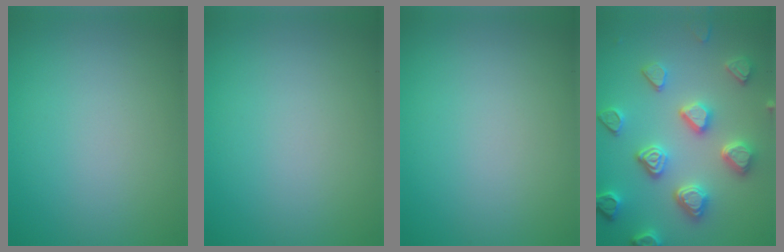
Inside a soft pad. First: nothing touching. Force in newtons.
{"total": 0.0}
{"total": 0.0}
{"total": 5.1, "press": 4.9, "slide": 1.7}